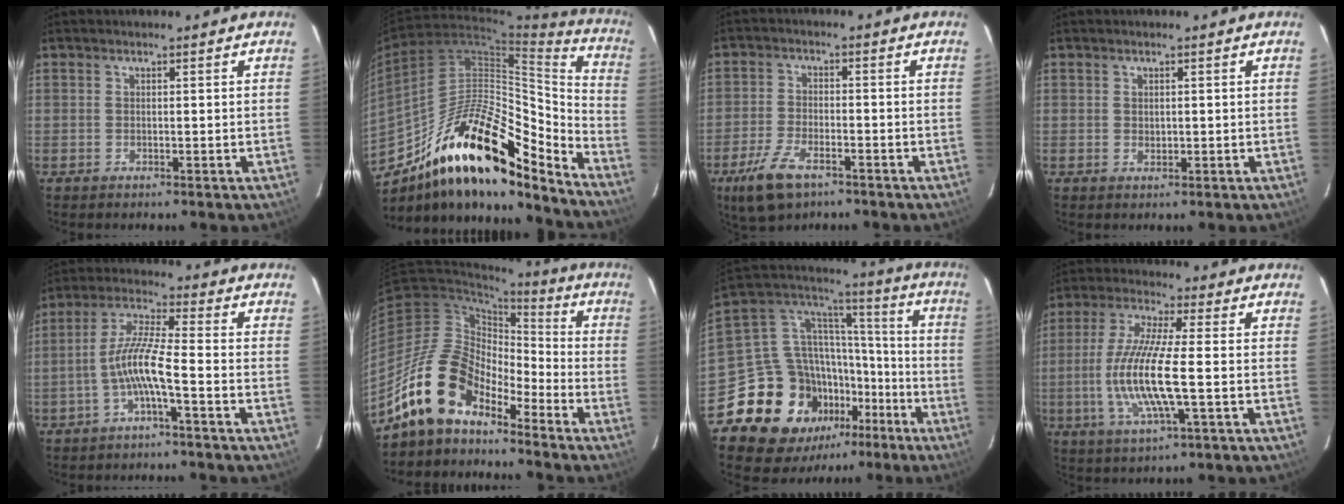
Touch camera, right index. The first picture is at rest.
{"total": 23.8, "force": [-16.1, 7.8, 15.6], "torque": [-0.251, 0.005, -0.273]}
{"total": 9.0, "force": [-5.7, 4.0, 5.8], "torque": [-0.144, -0.016, -0.109]}
{"total": 0.8, "force": [0.3, 0.7, 0.4], "torque": [-0.003, 0.003, 0.007]}
{"total": 7.3, "force": [-3.1, 0.2, 6.6], "torque": [-0.149, 0.013, -0.059]}
{"total": 14.5, "force": [-11.1, 6.6, 6.6], "torque": [-0.121, 0.016, -0.217]}
{"total": 21.2, "force": [-11.7, 15.8, 7.9], "torque": [-0.176, 0.068, -0.173]}
{"total": 13.3, "force": [-2.2, 1.7, 13.0], "torque": [-0.264, -0.008, -0.041]}